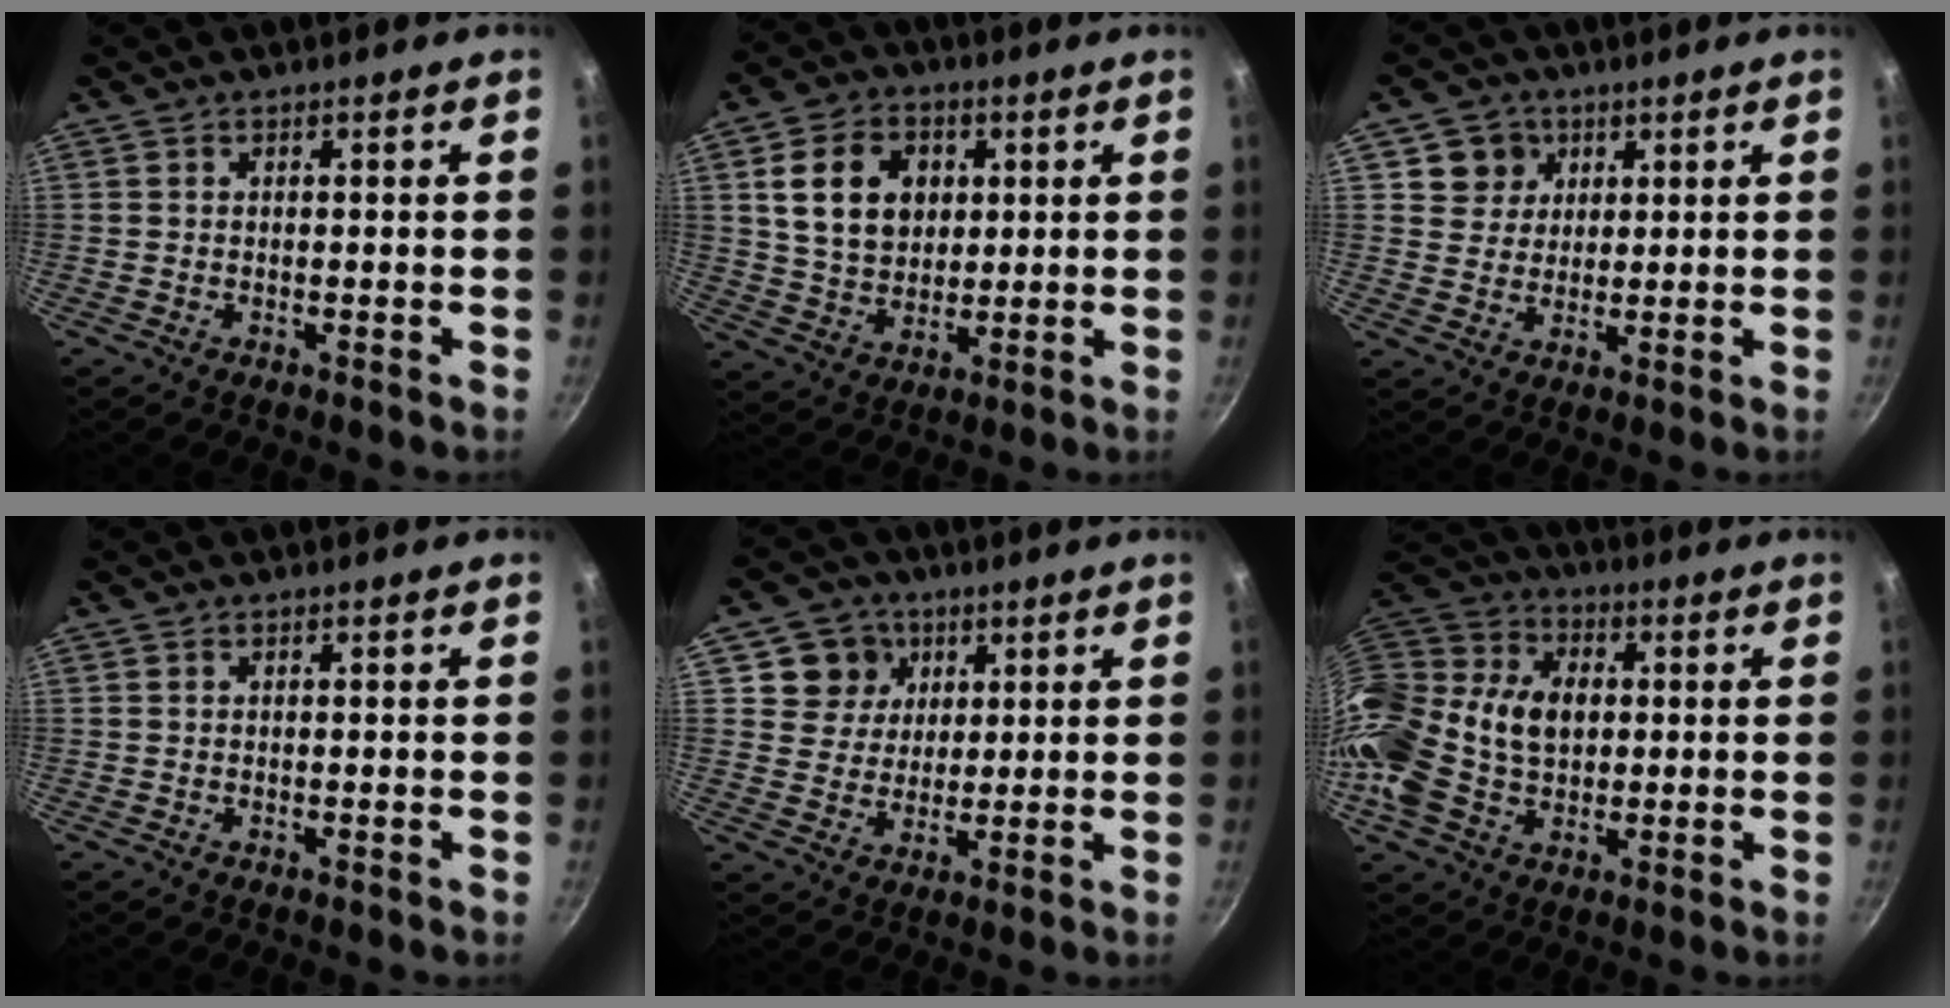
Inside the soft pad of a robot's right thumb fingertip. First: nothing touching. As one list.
[{"total": 13.1, "force": [3.3, 10.0, 7.8], "torque": [-0.113, -0.003, 0.060]}, {"total": 6.1, "force": [2.4, 5.5, 1.0], "torque": [0.021, 0.000, 0.038]}, {"total": 0.0}, {"total": 8.0, "force": [3.1, 7.1, 1.8], "torque": [0.007, -0.006, 0.048]}, {"total": 21.8, "force": [0.9, 15.5, 15.3], "torque": [-0.298, 0.035, 0.007]}]